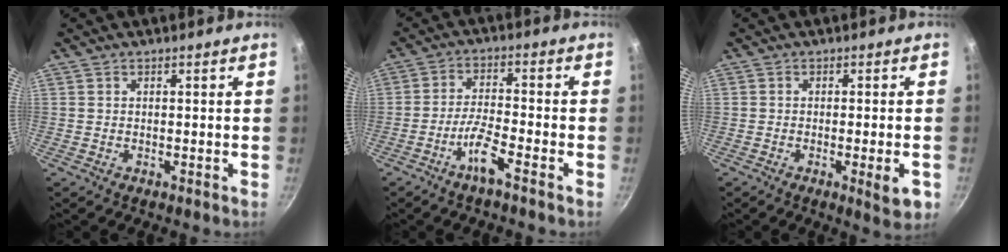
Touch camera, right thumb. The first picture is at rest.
{"total": 5.9, "force": [-3.7, 0.4, 4.5], "torque": [-0.095, 0.025, -0.074]}
{"total": 5.0, "force": [-1.7, 0.7, 4.7], "torque": [-0.062, -0.002, -0.025]}